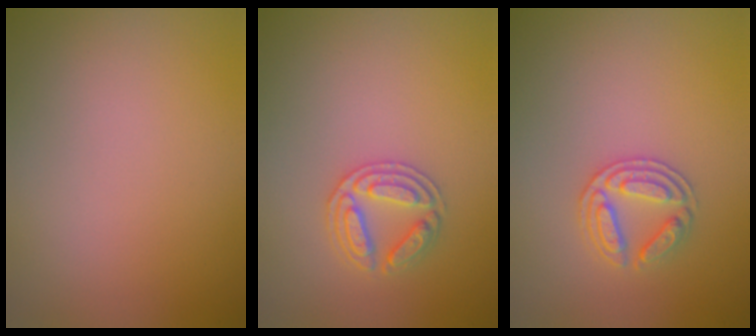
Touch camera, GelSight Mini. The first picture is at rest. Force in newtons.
{"total": 2.7, "press": 2.7, "slide": 0.4}
{"total": 2.8, "press": 2.7, "slide": 0.6}